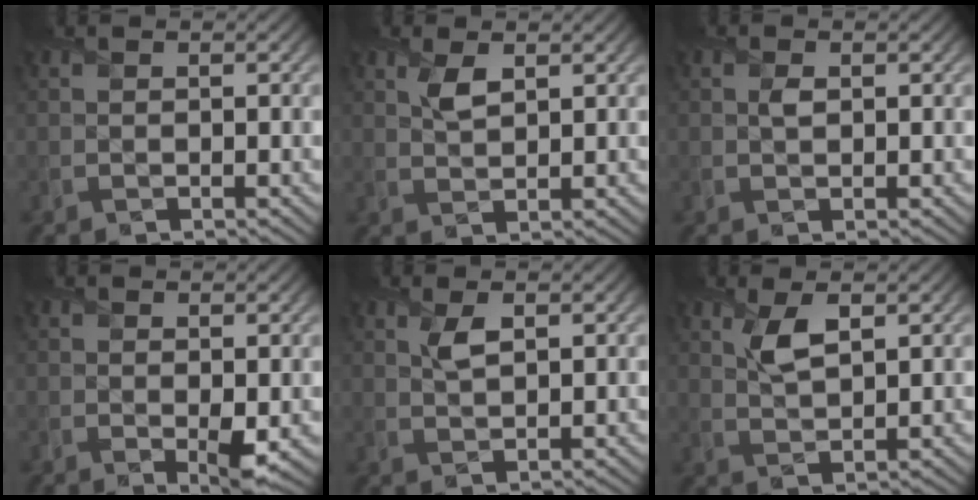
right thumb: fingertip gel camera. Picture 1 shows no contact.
{"total": 2.8, "force": [1.5, 1.1, 2.0], "torque": [-0.047, 0.002, 0.029]}
{"total": 1.2, "force": [0.3, 0.7, 0.9], "torque": [-0.020, 0.000, 0.006]}
{"total": 2.5, "force": [-0.1, 1.2, 2.1], "torque": [-0.036, -0.012, 0.002]}
{"total": 2.6, "force": [1.3, 1.0, 2.0], "torque": [-0.046, 0.003, 0.024]}
{"total": 4.1, "force": [2.1, 1.6, 3.2], "torque": [-0.072, 0.002, 0.039]}